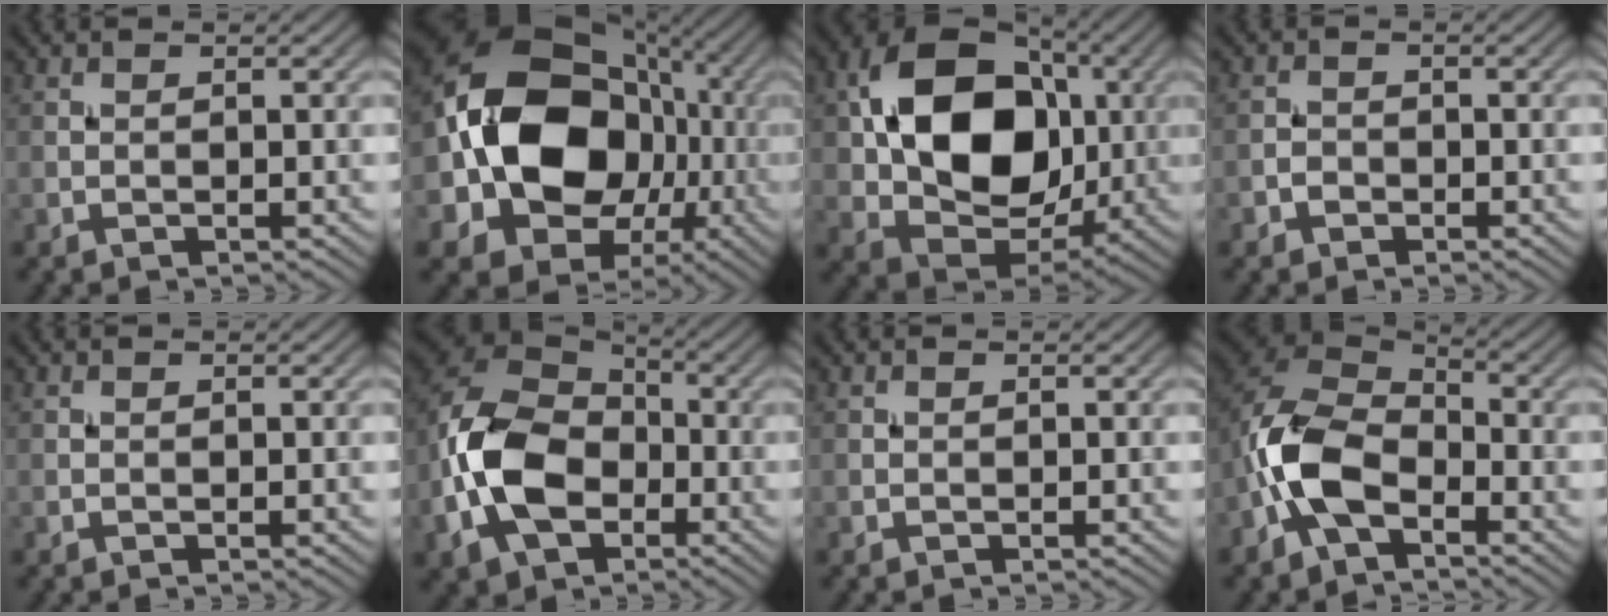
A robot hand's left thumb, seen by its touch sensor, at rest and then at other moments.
{"total": 17.6, "force": [-1.1, 13.9, 10.7], "torque": [-0.197, -0.010, -0.029]}
{"total": 15.7, "force": [2.0, 11.5, 10.5], "torque": [-0.192, 0.007, 0.037]}
{"total": 1.4, "force": [-0.9, 1.0, 0.5], "torque": [-0.006, 0.003, -0.020]}
{"total": 0.0}
{"total": 13.8, "force": [-3.6, 9.5, 9.4], "torque": [-0.230, -0.007, -0.082]}
{"total": 0.0}
{"total": 10.2, "force": [-4.1, 5.9, 7.2], "torque": [-0.162, 0.006, -0.100]}